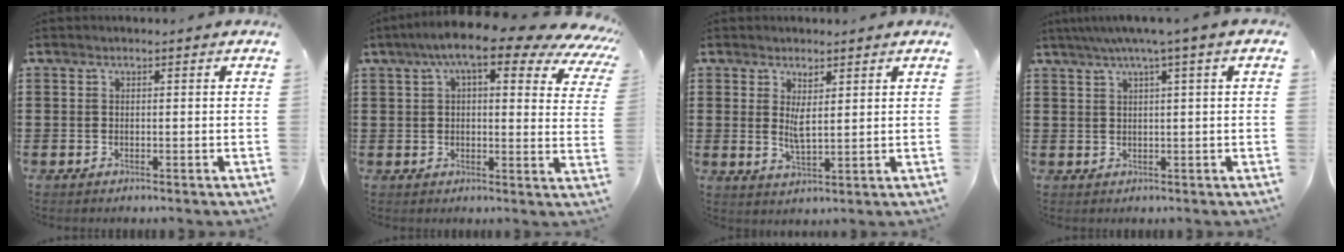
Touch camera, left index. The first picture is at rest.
{"total": 10.1, "force": [6.8, 2.3, 7.2], "torque": [-0.132, -0.022, 0.112]}
{"total": 3.5, "force": [1.6, 1.3, 2.9], "torque": [-0.053, 0.000, 0.026]}
{"total": 3.1, "force": [1.3, 0.0, 2.8], "torque": [-0.056, 0.002, 0.022]}